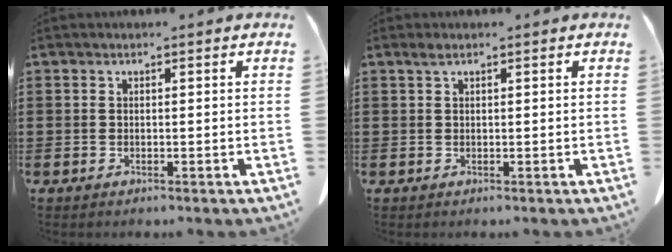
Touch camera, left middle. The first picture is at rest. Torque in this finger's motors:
{"motor_torque": [0.17, 0.06, 0.00, 0.00]}